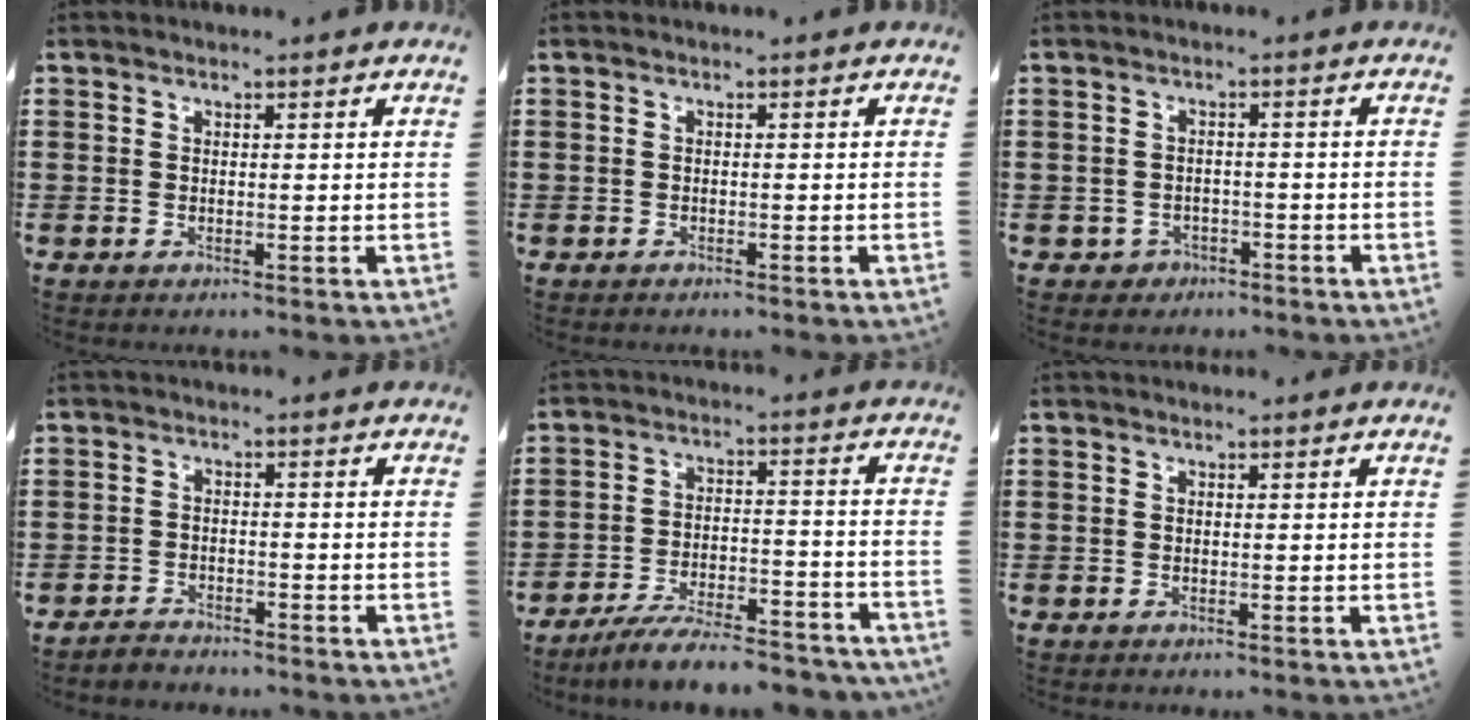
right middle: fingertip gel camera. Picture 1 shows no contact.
{"total": 1.1, "force": [-1.0, 0.4, 0.1], "torque": [-0.005, 0.002, -0.023]}
{"total": 2.2, "force": [-1.9, 1.1, 0.0], "torque": [-0.009, 0.004, -0.044]}
{"total": 2.6, "force": [-2.6, 0.5, -0.2], "torque": [-0.005, 0.004, -0.056]}
{"total": 8.2, "force": [-7.6, 0.7, 2.9], "torque": [-0.045, 0.015, -0.146]}
{"total": 0.0}